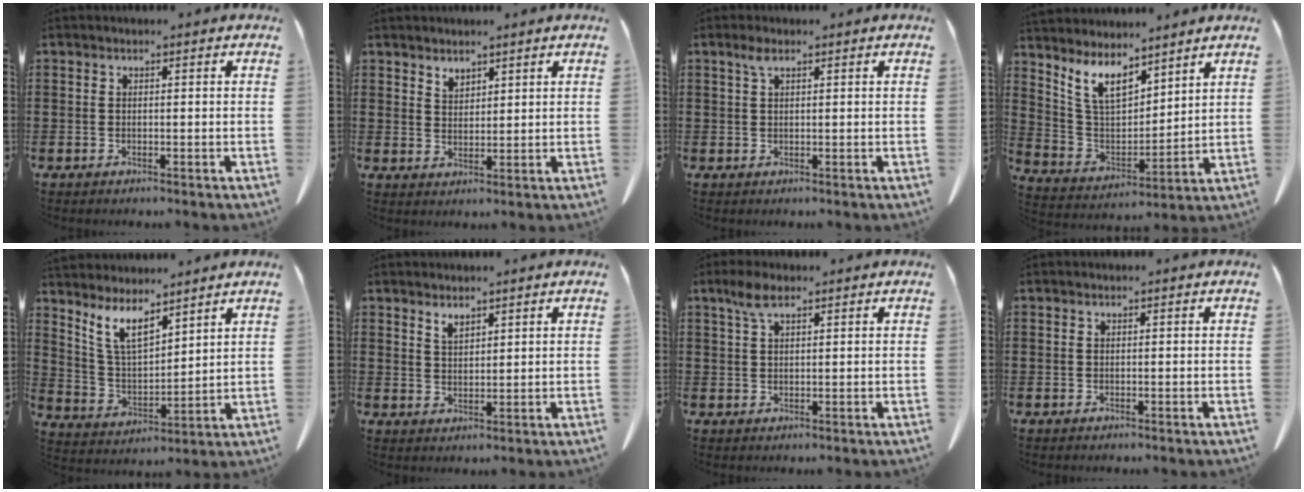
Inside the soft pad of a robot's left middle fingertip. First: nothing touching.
{"total": 2.3, "force": [2.1, 0.9, 0.3], "torque": [-0.011, -0.001, 0.043]}
{"total": 1.8, "force": [0.9, 0.6, 1.5], "torque": [-0.033, 0.002, 0.016]}
{"total": 8.4, "force": [6.4, 3.4, 4.2], "torque": [-0.108, -0.021, 0.120]}
{"total": 7.8, "force": [6.1, 2.4, 4.3], "torque": [-0.105, -0.024, 0.115]}
{"total": 2.1, "force": [1.9, 0.5, 0.8], "torque": [-0.020, -0.001, 0.036]}
{"total": 3.6, "force": [2.0, 1.3, 2.6], "torque": [-0.059, 0.004, 0.037]}
{"total": 0.0}